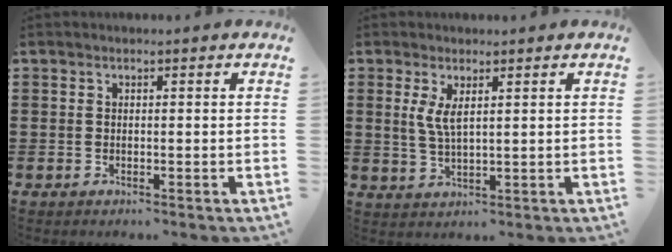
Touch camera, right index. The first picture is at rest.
{"total": 3.5, "force": [1.4, 1.1, 3.0], "torque": [-0.063, 0.004, 0.023]}